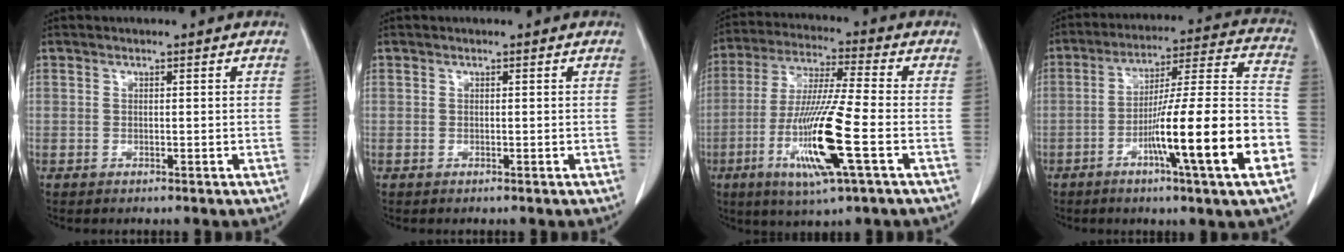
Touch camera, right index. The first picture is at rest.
{"total": 0.0}
{"total": 14.8, "force": [-4.7, 0.1, 14.0], "torque": [-0.285, -0.021, -0.088]}
{"total": 19.4, "force": [-7.1, -0.2, 18.1], "torque": [-0.260, 0.002, -0.112]}